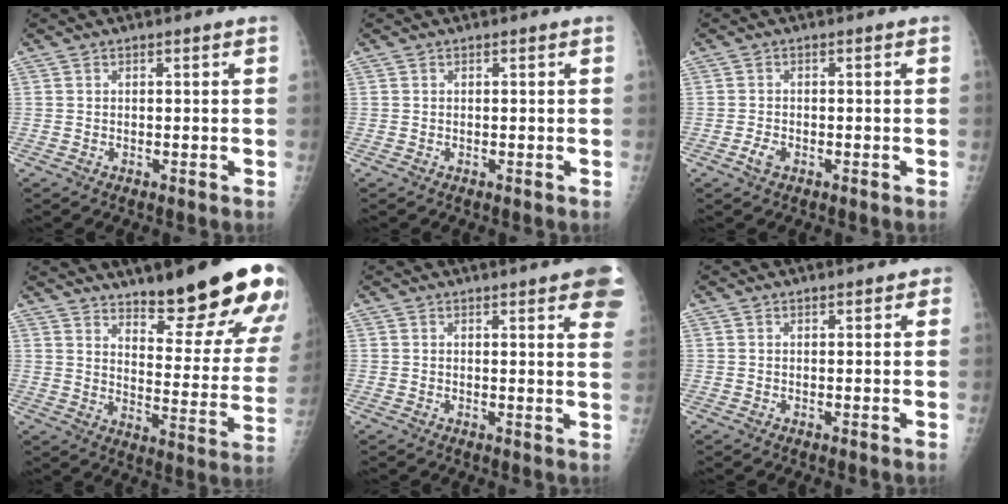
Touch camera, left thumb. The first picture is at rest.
{"total": 0.0}
{"total": 1.7, "force": [-0.8, 1.0, 1.1], "torque": [-0.028, 0.004, -0.015]}
{"total": 24.0, "force": [16.7, 5.9, 16.3], "torque": [-0.185, -0.103, 0.228]}
{"total": 10.7, "force": [6.0, 2.0, 8.6], "torque": [-0.083, -0.013, 0.059]}
{"total": 1.4, "force": [0.8, 0.7, 0.9], "torque": [-0.003, -0.001, 0.009]}